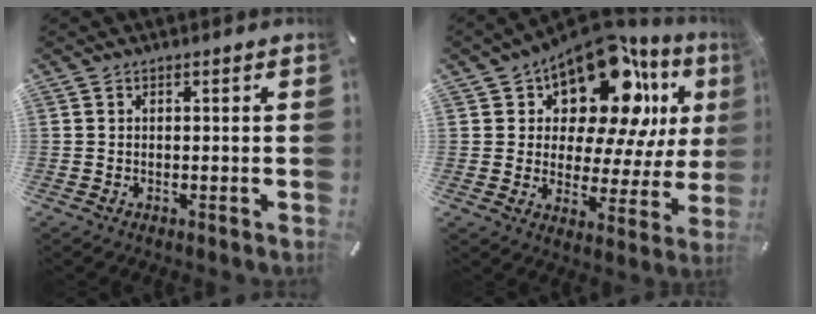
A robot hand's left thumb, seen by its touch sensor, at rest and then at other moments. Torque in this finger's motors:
{"motor_torque": [1.02, 1.60, 1.88, -0.89, 0.21]}